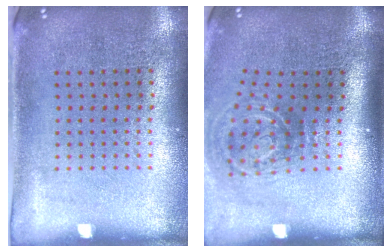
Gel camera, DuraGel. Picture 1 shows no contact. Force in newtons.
{"total": 2.0, "press": 1.2, "slide": 1.6}